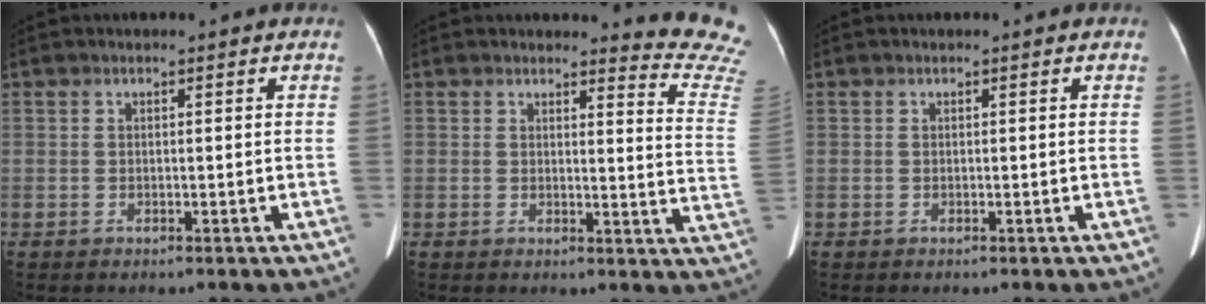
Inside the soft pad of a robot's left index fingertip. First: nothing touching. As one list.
[{"total": 10.4, "force": [10.4, -0.9, -0.2], "torque": [0.014, -0.144, 0.081]}, {"total": 0.0}]